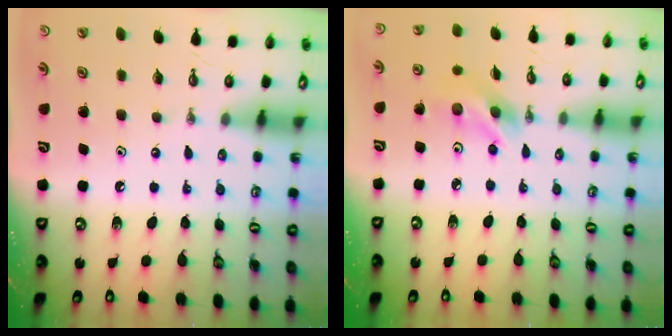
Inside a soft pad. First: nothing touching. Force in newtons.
{"total": 7.8, "press": 7.8, "slide": 0.3}